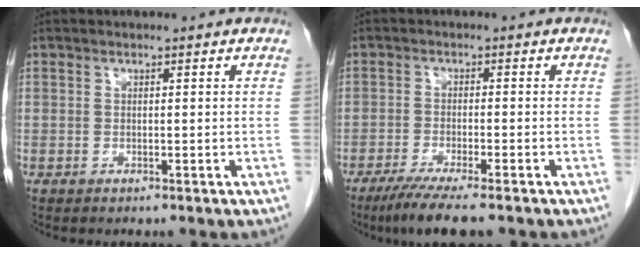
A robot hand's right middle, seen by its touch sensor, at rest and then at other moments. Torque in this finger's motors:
{"motor_torque": [0.53, -0.43, 0.12, 0.04]}